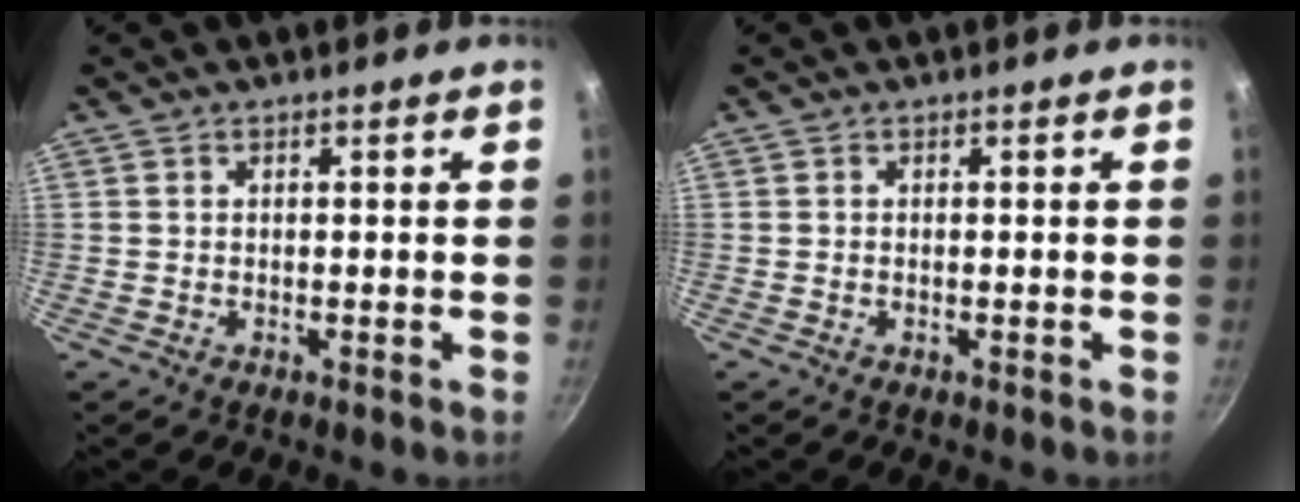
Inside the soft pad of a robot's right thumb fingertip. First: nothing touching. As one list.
[{"total": 0.0}]